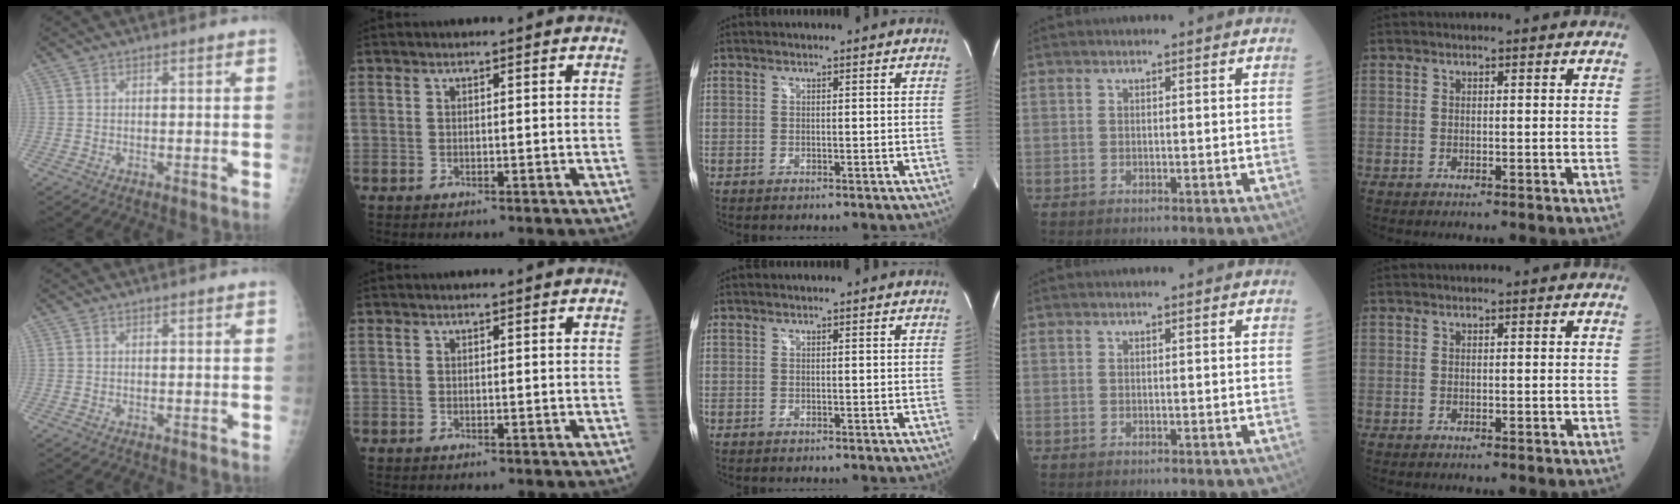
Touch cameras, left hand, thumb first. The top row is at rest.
{}